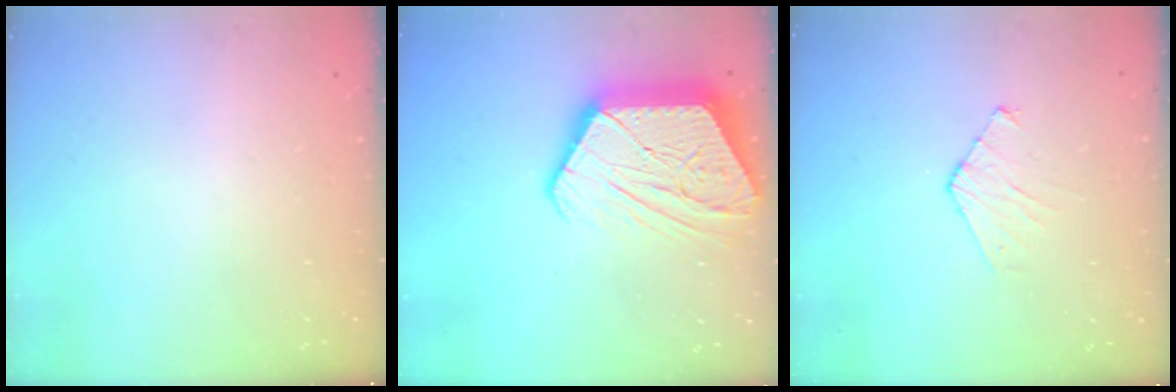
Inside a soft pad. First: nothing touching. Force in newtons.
{"total": 20.5, "press": 20.5, "slide": 1.6}
{"total": 3.5, "press": 3.5, "slide": 0.4}